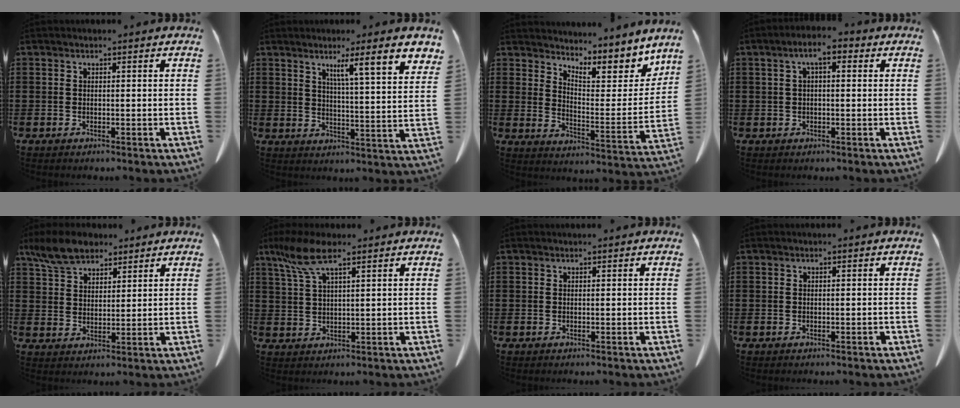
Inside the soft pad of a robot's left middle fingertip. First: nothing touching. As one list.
[{"total": 6.6, "force": [4.7, -0.6, 4.6], "torque": [-0.070, -0.038, 0.067]}, {"total": 7.4, "force": [6.6, 1.1, 3.3], "torque": [-0.063, -0.052, 0.112]}, {"total": 4.2, "force": [1.5, 1.2, 3.8], "torque": [-0.076, 0.011, 0.022]}, {"total": 7.3, "force": [5.9, 3.0, 3.0], "torque": [-0.080, -0.003, 0.112]}, {"total": 7.0, "force": [4.4, 1.7, 5.2], "torque": [-0.119, -0.004, 0.076]}, {"total": 0.0}, {"total": 0.0}]